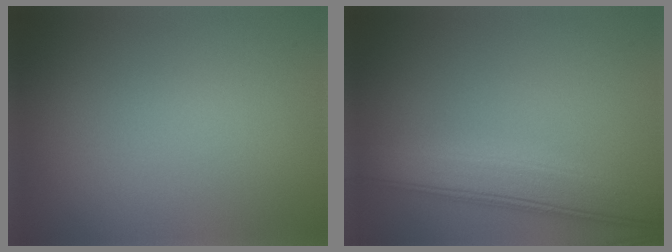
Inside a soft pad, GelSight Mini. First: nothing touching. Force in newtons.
{"total": 6.2, "press": 6.2, "slide": 0.4}